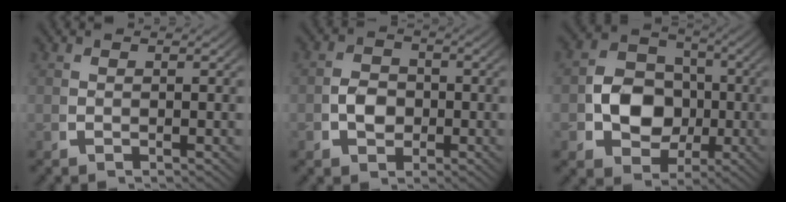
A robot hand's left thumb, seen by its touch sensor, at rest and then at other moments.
{"total": 3.2, "force": [-0.7, 2.6, 1.9], "torque": [-0.038, -0.010, -0.009]}
{"total": 9.8, "force": [-1.7, 8.0, 5.6], "torque": [-0.110, -0.034, -0.020]}